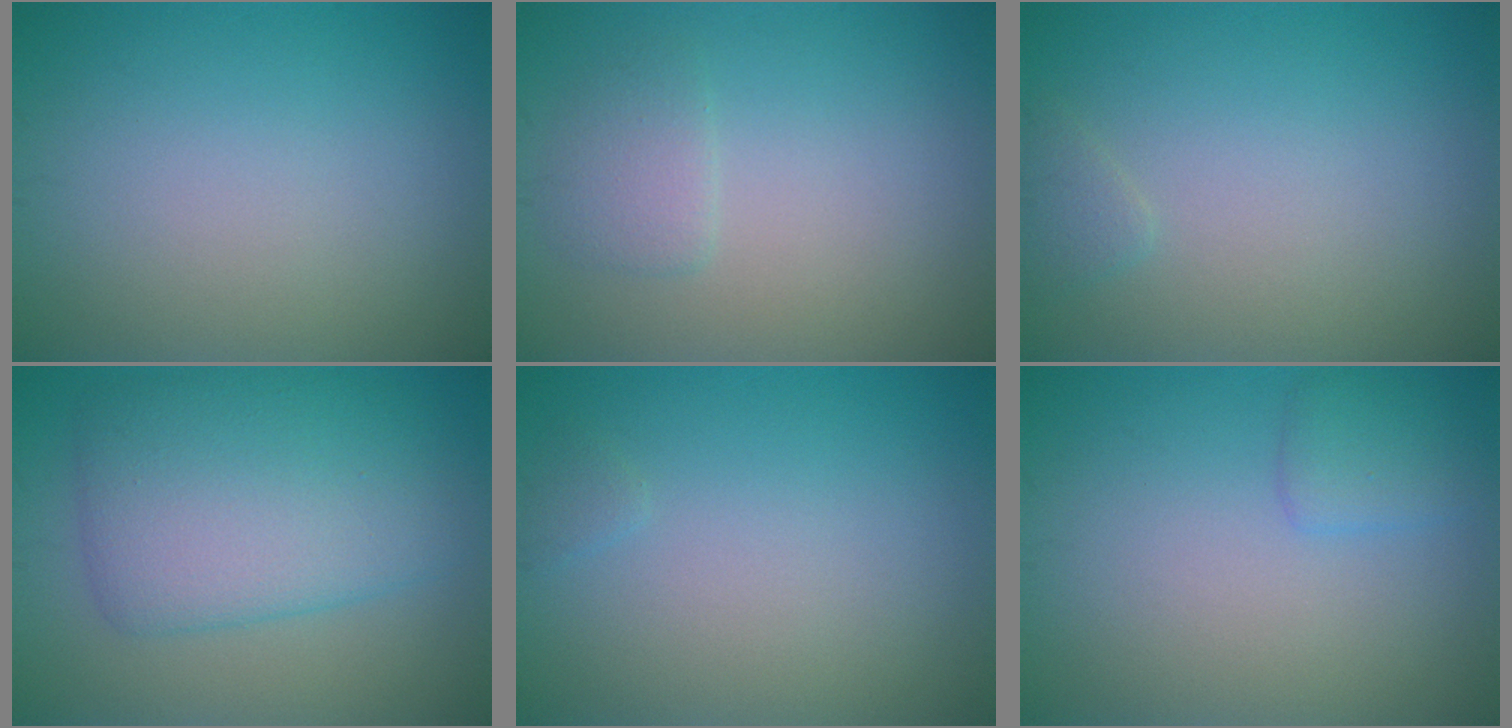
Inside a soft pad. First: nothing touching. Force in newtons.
{"total": 1.7, "press": 1.6, "slide": 0.2}
{"total": 0.9, "press": 0.9, "slide": 0.1}
{"total": 7.7, "press": 7.7, "slide": 0.1}
{"total": 0.6, "press": 0.6, "slide": 0.1}
{"total": 1.6, "press": 1.6, "slide": 0.0}